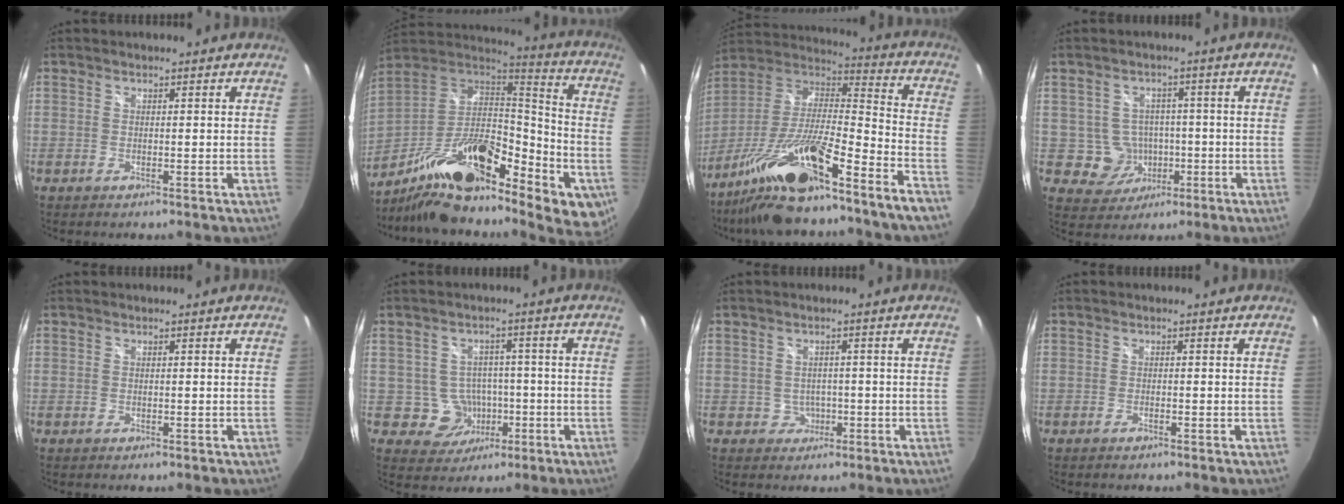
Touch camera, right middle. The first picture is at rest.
{"total": 26.4, "force": [-12.8, 9.6, 21.0], "torque": [-0.328, -0.024, -0.212]}
{"total": 20.6, "force": [-13.6, 0.8, 15.4], "torque": [-0.266, -0.025, -0.249]}
{"total": 6.1, "force": [-1.4, 5.8, 1.2], "torque": [-0.040, 0.015, -0.003]}
{"total": 0.0}
{"total": 6.0, "force": [-1.7, 5.6, 1.1], "torque": [-0.037, 0.019, -0.007]}
{"total": 2.7, "force": [-0.7, 2.6, 0.2], "torque": [-0.005, 0.004, -0.006]}
{"total": 0.8, "force": [-0.7, 0.2, 0.4], "torque": [-0.008, -0.002, -0.014]}